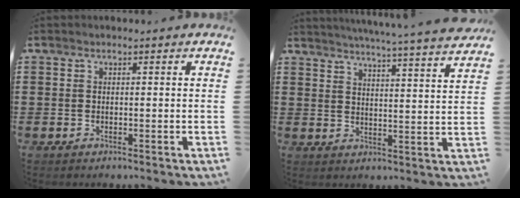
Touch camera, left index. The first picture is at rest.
{"total": 4.7, "force": [4.4, -1.0, 1.1], "torque": [-0.041, -0.036, 0.072]}